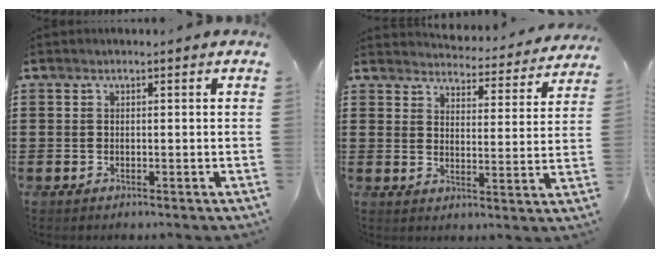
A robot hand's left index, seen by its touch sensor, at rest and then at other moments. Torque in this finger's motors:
{"motor_torque": [1.09, -1.05, -0.21, -0.02]}